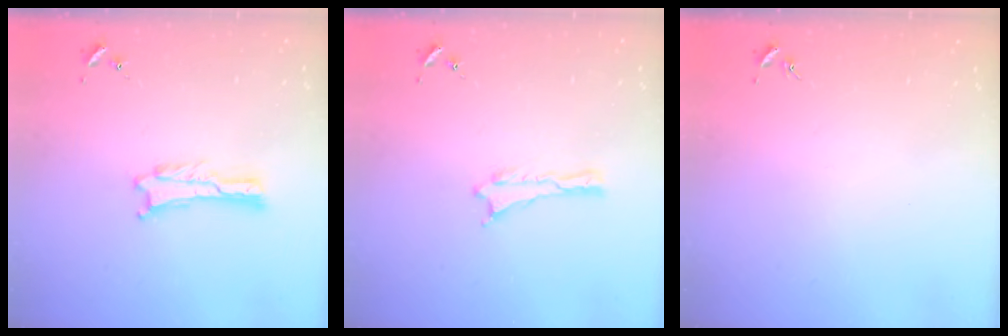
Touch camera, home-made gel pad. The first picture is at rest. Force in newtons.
{"total": 0.0}
{"total": 0.0}